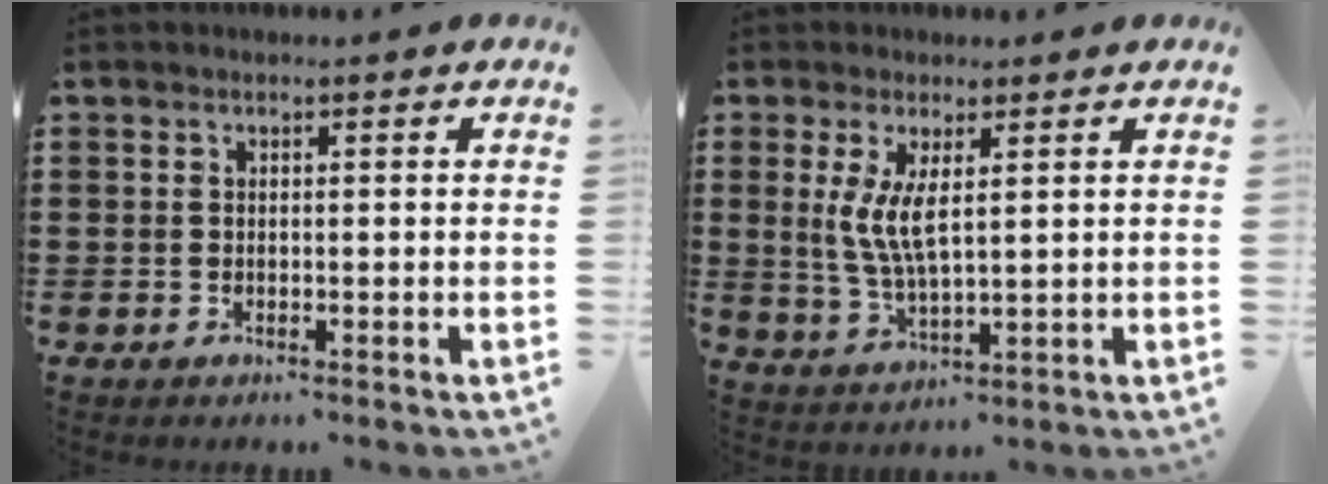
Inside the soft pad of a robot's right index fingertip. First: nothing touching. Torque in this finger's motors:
{"motor_torque": [0.64, -0.23, 0.38, 0.21]}